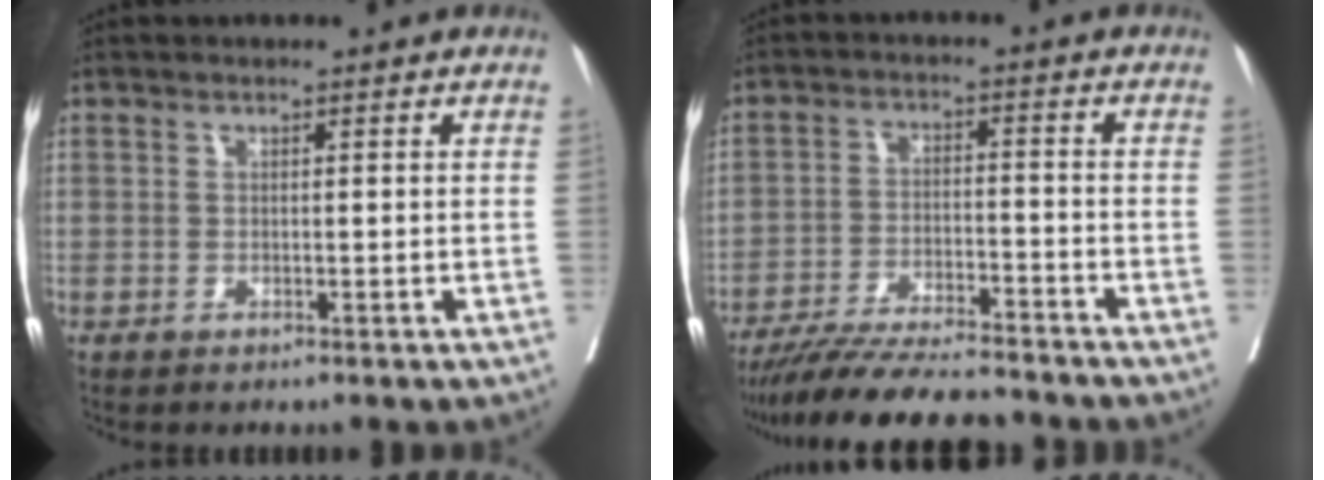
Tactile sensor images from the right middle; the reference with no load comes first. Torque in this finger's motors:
{"motor_torque": [0.95, -1.06, 0.09, 0.04]}